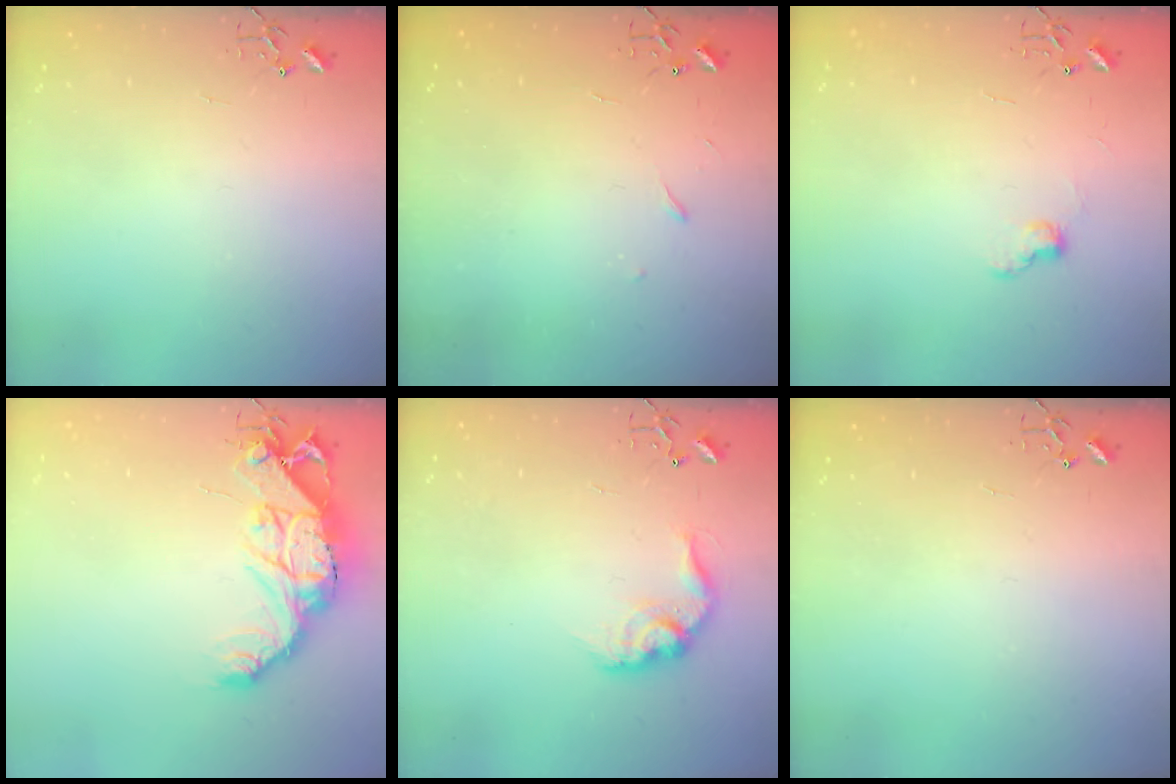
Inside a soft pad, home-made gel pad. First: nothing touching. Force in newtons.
{"total": 3.3, "press": 3.3, "slide": 0.5}
{"total": 6.6, "press": 6.6, "slide": 0.7}
{"total": 16.7, "press": 16.6, "slide": 1.4}
{"total": 12.4, "press": 12.4, "slide": 0.6}
{"total": 0.0}